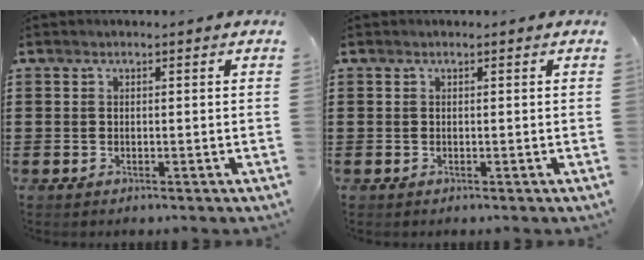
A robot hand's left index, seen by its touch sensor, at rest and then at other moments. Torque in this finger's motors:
{"motor_torque": [0.00, 0.00, 0.00, 0.00]}